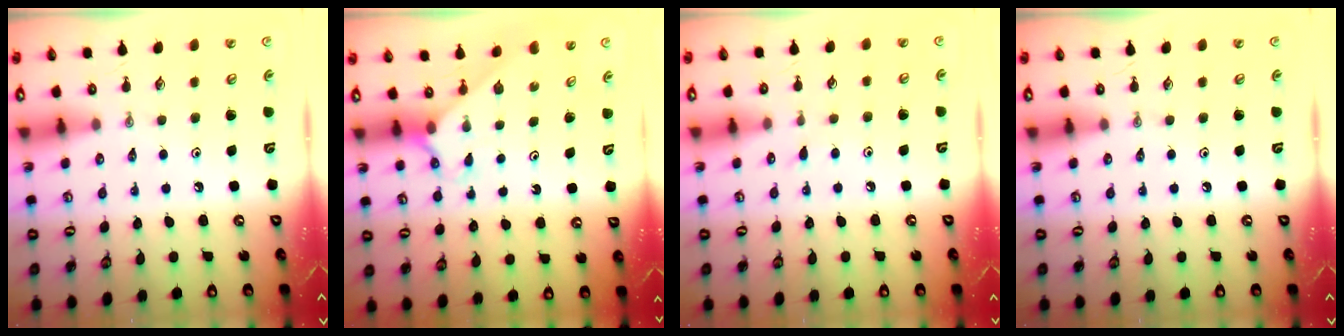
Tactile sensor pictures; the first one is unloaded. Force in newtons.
{"total": 3.4, "press": 3.4, "slide": 0.3}
{"total": 4.5, "press": 4.4, "slide": 0.7}
{"total": 0.0}